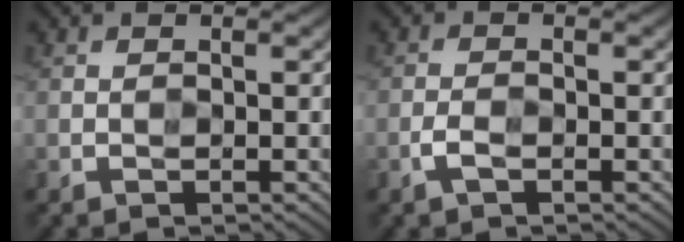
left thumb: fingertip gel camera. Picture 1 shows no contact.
{"total": 1.8, "force": [-1.0, 0.8, 1.3], "torque": [-0.029, 0.001, -0.023]}